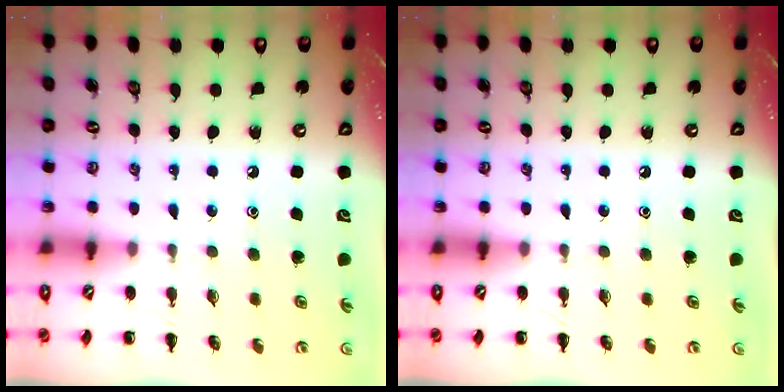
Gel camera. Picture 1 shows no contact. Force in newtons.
{"total": 0.0}